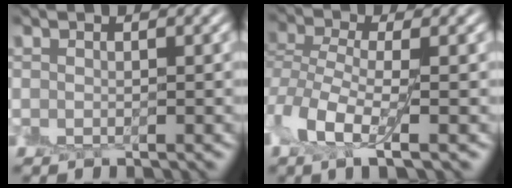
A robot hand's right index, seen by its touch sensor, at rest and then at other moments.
{"total": 4.4, "force": [-1.4, 2.0, 3.7], "torque": [-0.081, 0.003, -0.039]}